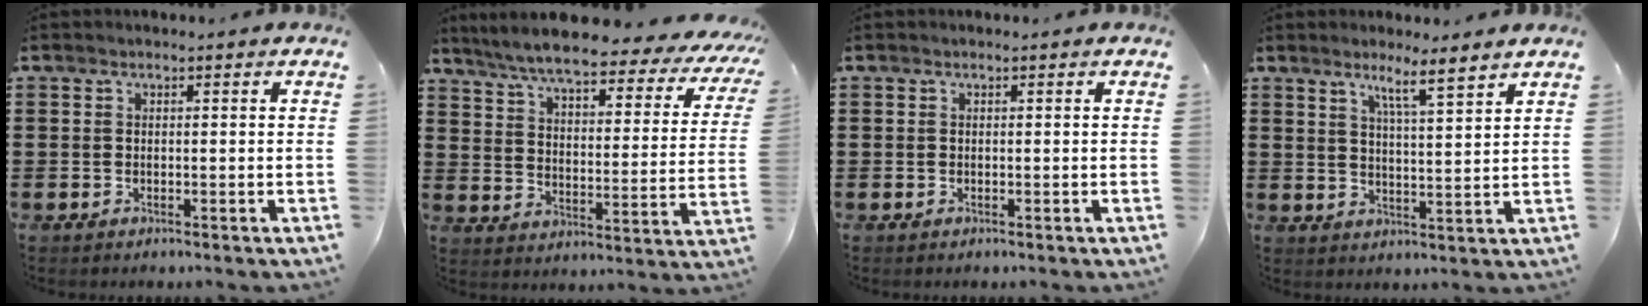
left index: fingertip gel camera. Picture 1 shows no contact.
{"total": 7.4, "force": [6.4, 0.4, 3.6], "torque": [-0.098, -0.040, 0.107]}
{"total": 0.0}
{"total": 5.3, "force": [4.2, -0.4, 3.2], "torque": [-0.058, -0.020, 0.068]}